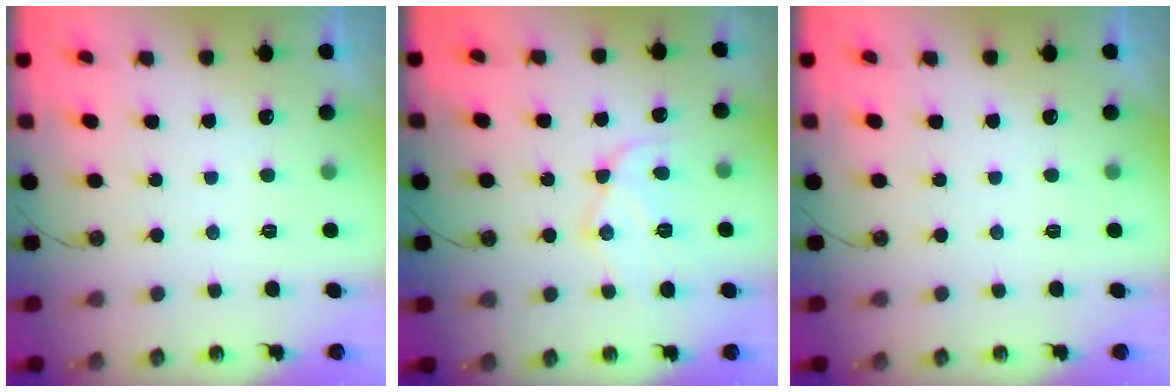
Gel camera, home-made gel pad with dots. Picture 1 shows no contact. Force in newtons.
{"total": 12.3, "press": 12.2, "slide": 1.2}
{"total": 0.0}